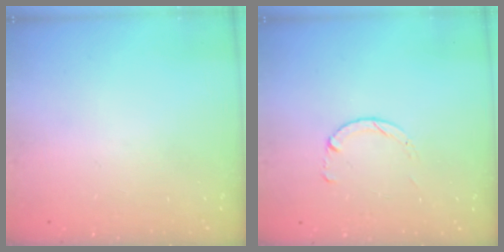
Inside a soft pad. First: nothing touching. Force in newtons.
{"total": 1.8, "press": 1.8, "slide": 0.2}